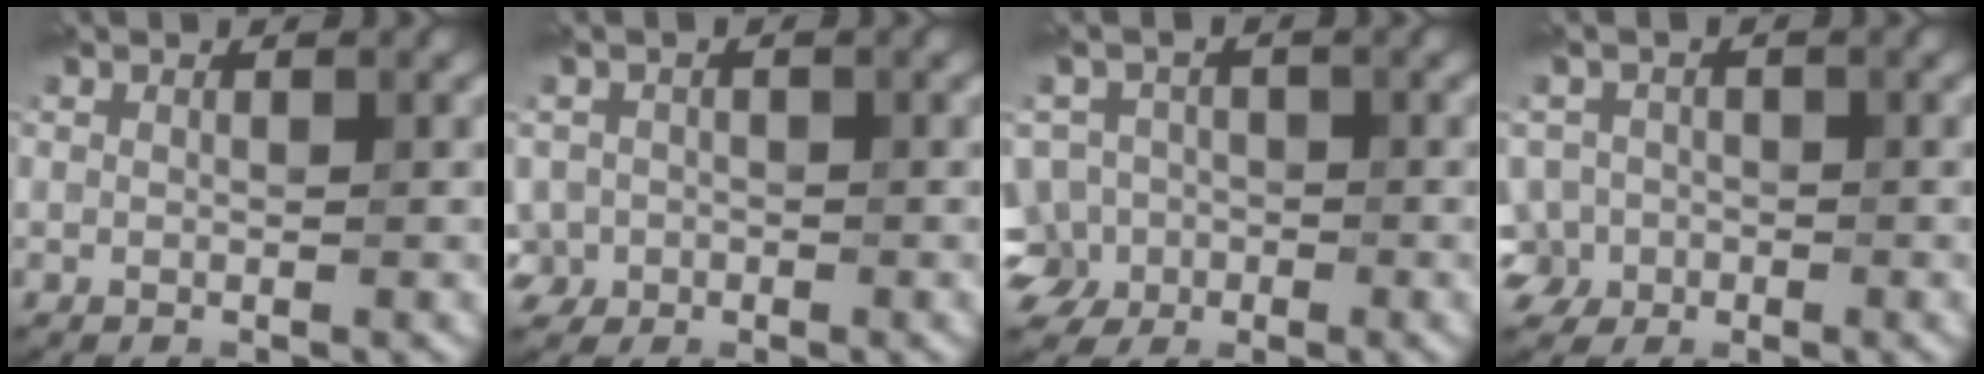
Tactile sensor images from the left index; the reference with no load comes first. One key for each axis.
{"total": 2.3, "fx": -0.7, "fy": 2.1, "fz": 0.7, "tx": -0.005, "ty": -0.003, "tz": -0.014}
{"total": 6.1, "fx": -2.8, "fy": 5.1, "fz": 1.7, "tx": -0.017, "ty": 0.001, "tz": -0.063}
{"total": 4.3, "fx": -2.1, "fy": 3.5, "fz": 1.0, "tx": -0.004, "ty": 0.000, "tz": -0.042}